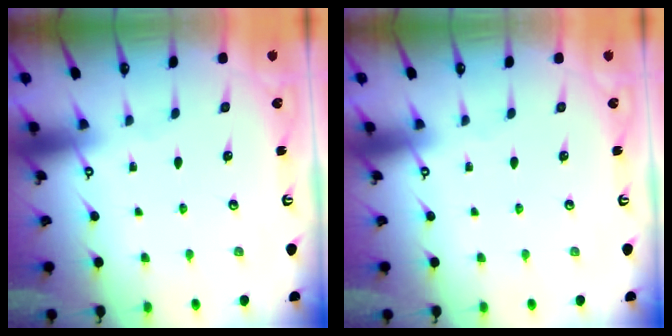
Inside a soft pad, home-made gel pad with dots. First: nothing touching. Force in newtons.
{"total": 0.0}